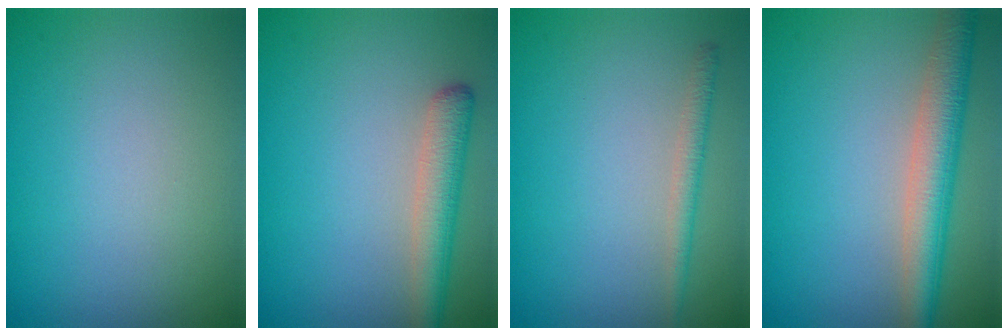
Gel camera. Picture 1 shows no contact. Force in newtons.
{"total": 3.6, "press": 3.6, "slide": 0.2}
{"total": 1.6, "press": 1.6, "slide": 0.0}
{"total": 5.1, "press": 5.1, "slide": 0.3}